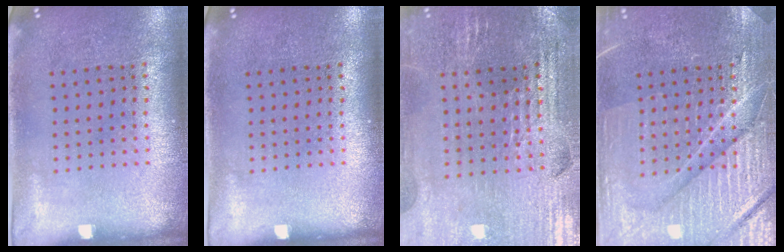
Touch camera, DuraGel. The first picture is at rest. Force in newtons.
{"total": 0.0}
{"total": 2.9, "press": 2.8, "slide": 0.5}
{"total": 4.4, "press": 4.3, "slide": 0.6}